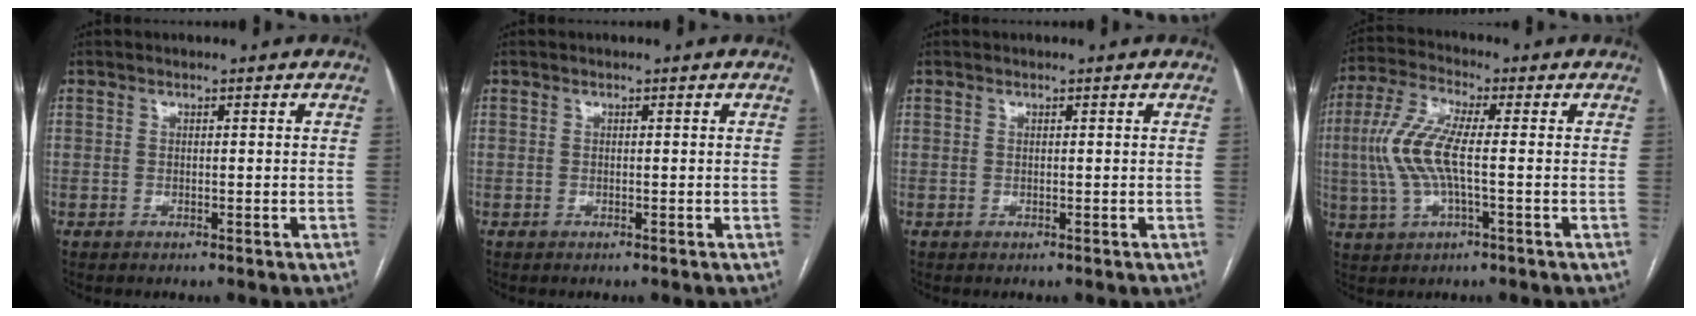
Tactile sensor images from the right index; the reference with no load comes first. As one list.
[{"total": 0.0}, {"total": 0.0}, {"total": 9.4, "force": [-0.4, 2.1, 9.1], "torque": [-0.210, 0.011, -0.011]}]